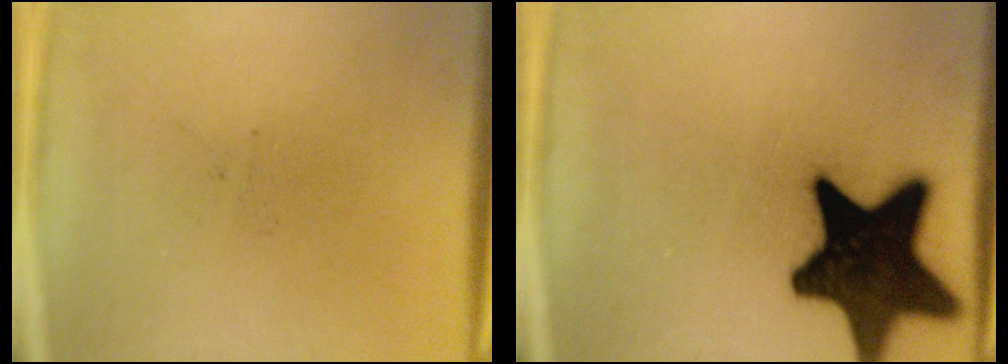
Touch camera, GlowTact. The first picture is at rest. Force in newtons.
{"total": 19.2}